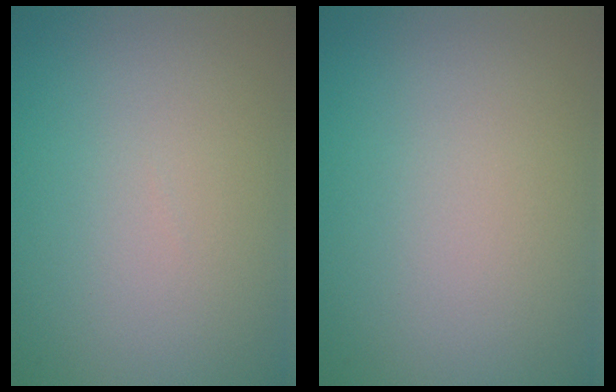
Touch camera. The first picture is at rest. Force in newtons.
{"total": 0.0}